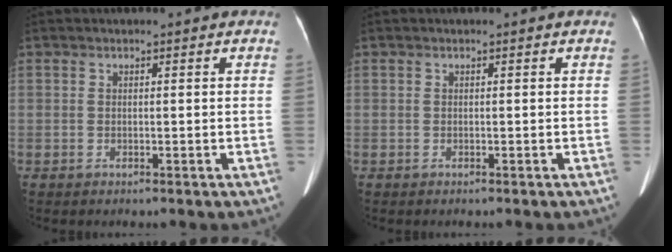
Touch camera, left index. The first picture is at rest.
{"total": 0.0}